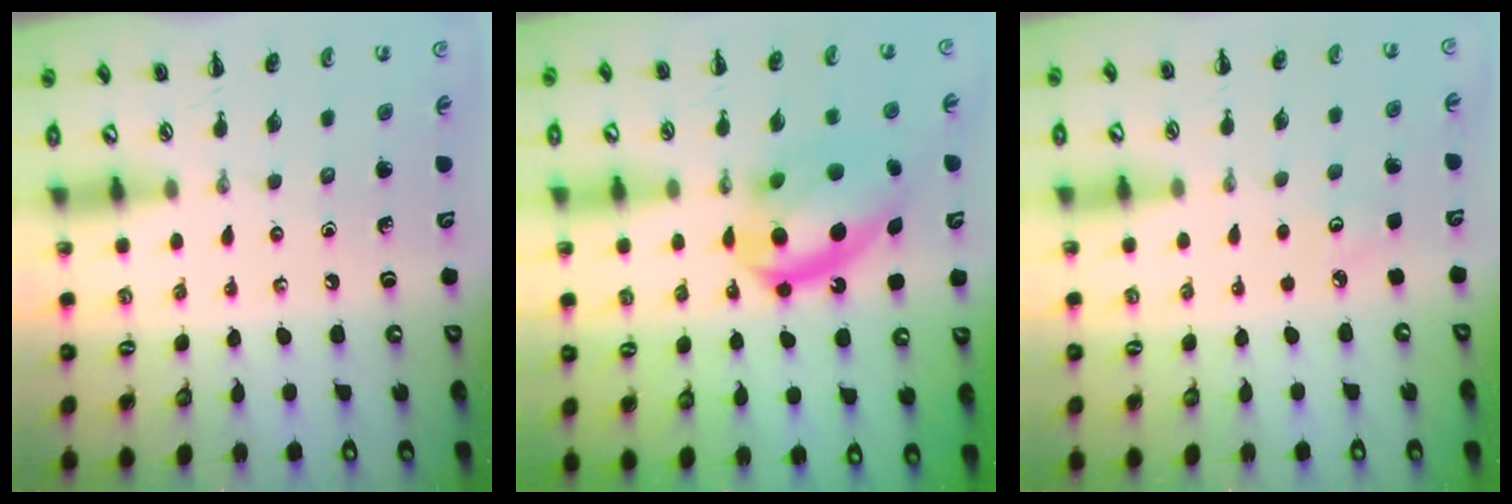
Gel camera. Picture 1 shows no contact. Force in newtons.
{"total": 16.8, "press": 16.3, "slide": 3.9}
{"total": 2.8, "press": 2.7, "slide": 0.8}